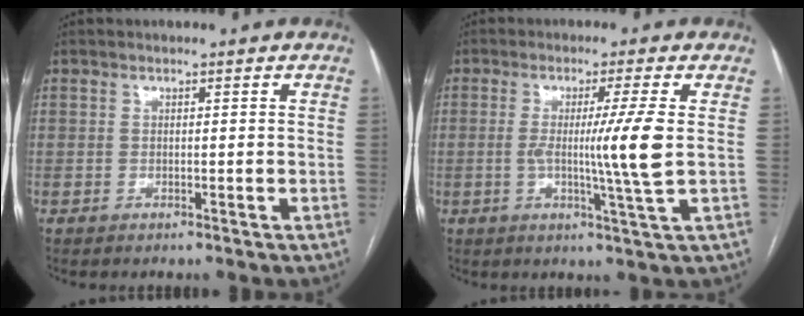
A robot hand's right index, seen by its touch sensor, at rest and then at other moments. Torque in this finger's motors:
{"motor_torque": [0.18, -0.12, 0.25, 0.11]}